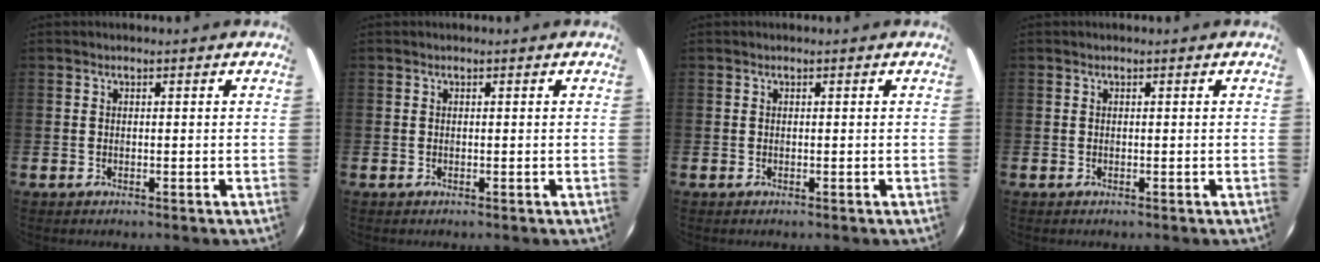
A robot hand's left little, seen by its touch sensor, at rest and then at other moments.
{"total": 0.0}
{"total": 0.0}
{"total": 0.0}